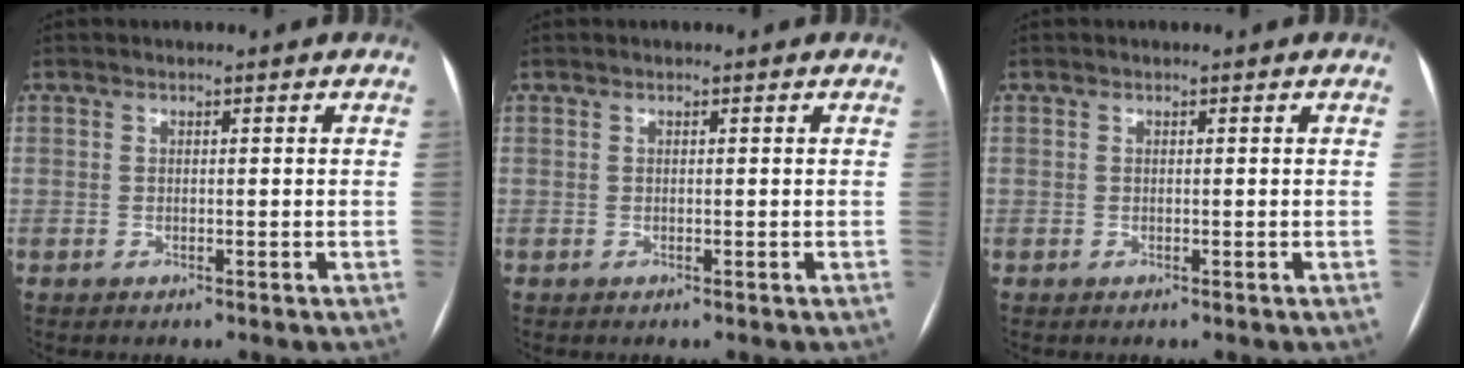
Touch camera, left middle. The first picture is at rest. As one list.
[{"total": 0.0}, {"total": 0.0}]